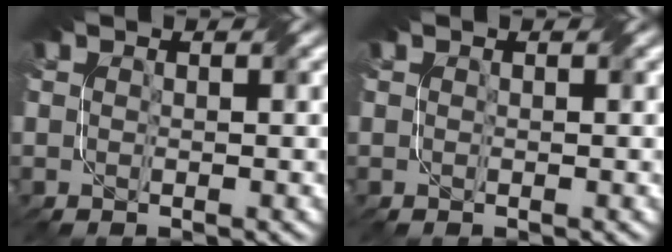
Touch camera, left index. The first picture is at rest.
{"total": 0.0}